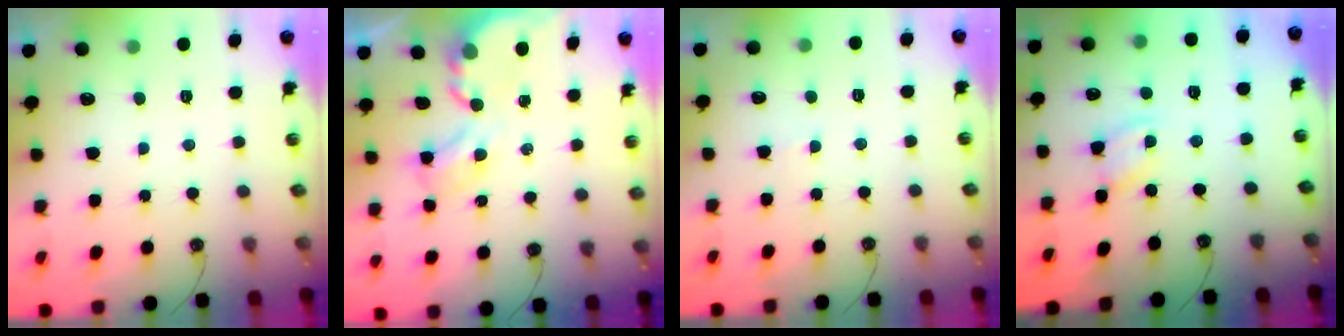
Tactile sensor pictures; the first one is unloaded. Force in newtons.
{"total": 4.5, "press": 4.5, "slide": 0.3}
{"total": 2.8, "press": 2.8, "slide": 0.4}
{"total": 1.9, "press": 1.8, "slide": 0.3}